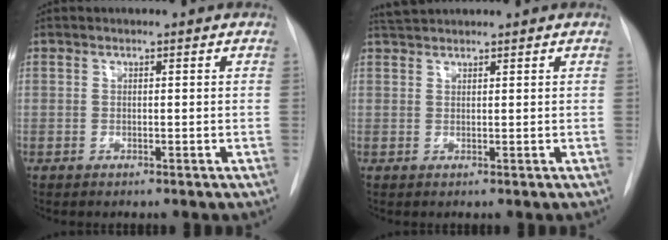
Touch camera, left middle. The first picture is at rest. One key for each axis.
{"total": 2.6, "fx": 2.6, "fy": 0.1, "fz": 0.6, "tx": -0.016, "ty": 0.020, "tz": 0.050}